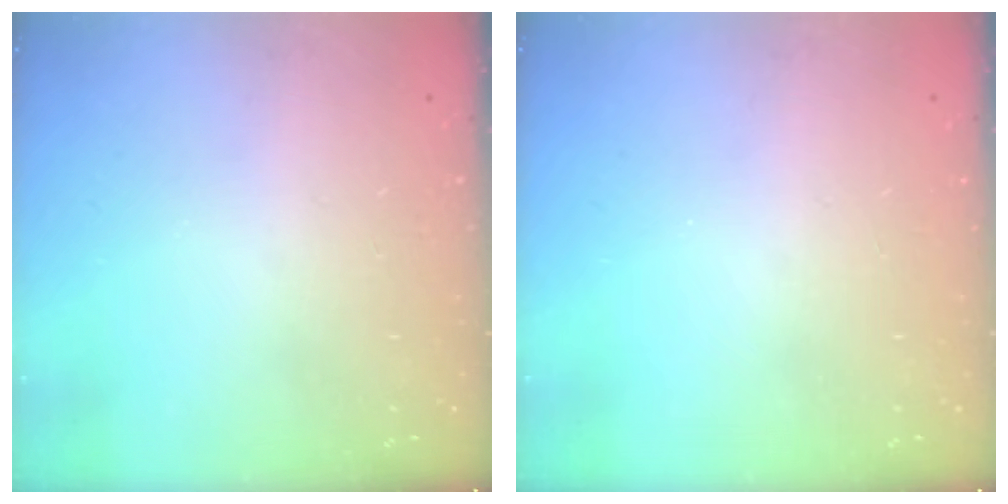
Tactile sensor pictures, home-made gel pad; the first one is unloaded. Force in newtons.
{"total": 0.0}